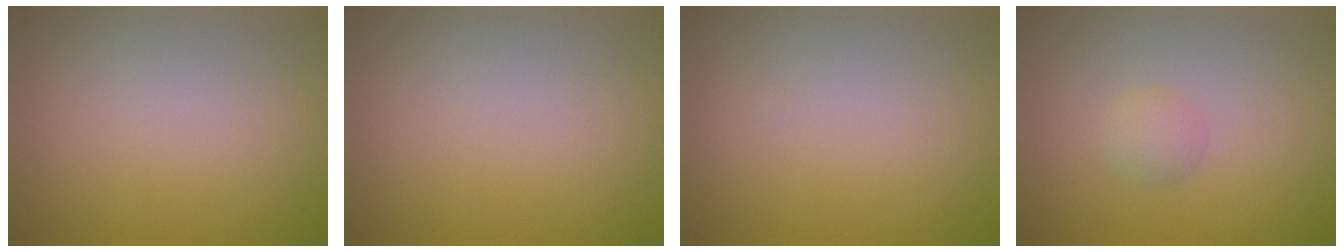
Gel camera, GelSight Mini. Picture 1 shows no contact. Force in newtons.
{"total": 0.0}
{"total": 0.0}
{"total": 1.3, "press": 1.3, "slide": 0.1}